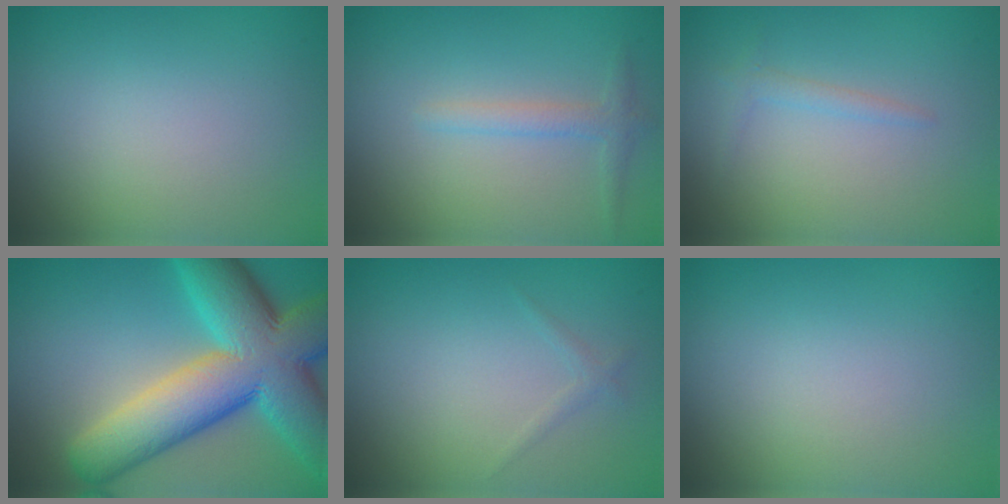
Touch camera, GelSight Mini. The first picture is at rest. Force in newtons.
{"total": 1.6, "press": 1.6, "slide": 0.1}
{"total": 1.0, "press": 1.0, "slide": 0.1}
{"total": 14.0, "press": 14.0, "slide": 0.7}
{"total": 0.7, "press": 0.7, "slide": 0.0}
{"total": 0.0}